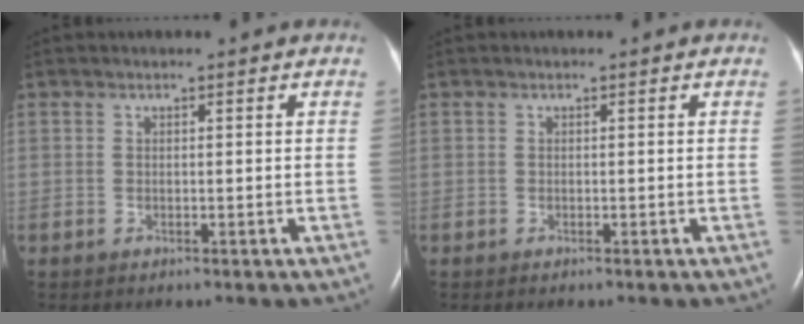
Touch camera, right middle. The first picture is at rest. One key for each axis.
{"total": 0.0}